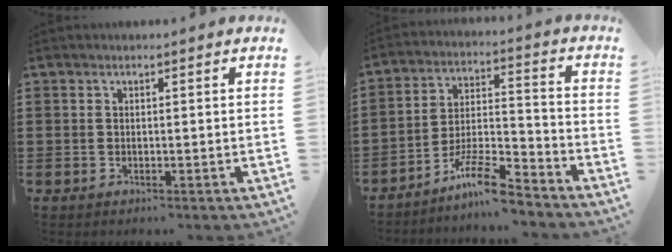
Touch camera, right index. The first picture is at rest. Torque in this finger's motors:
{"motor_torque": [0.40, 0.68, -0.57, -0.21]}